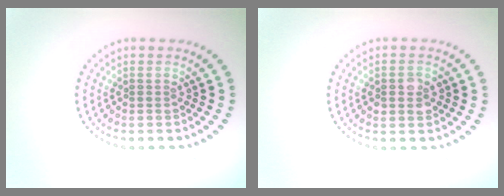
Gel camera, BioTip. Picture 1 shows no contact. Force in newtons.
{"total": 2.4, "press": 2.4, "slide": 0.1}